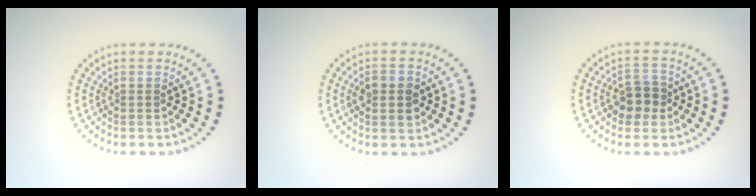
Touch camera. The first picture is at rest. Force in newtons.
{"total": 2.5, "press": 2.4, "slide": 0.2}
{"total": 2.6, "press": 2.5, "slide": 0.8}